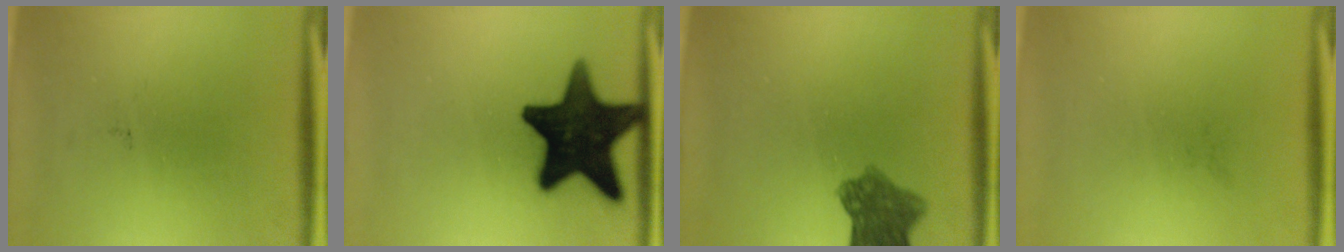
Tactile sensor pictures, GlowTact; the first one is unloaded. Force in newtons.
{"total": 18.4}
{"total": 7.2}
{"total": 0.0}